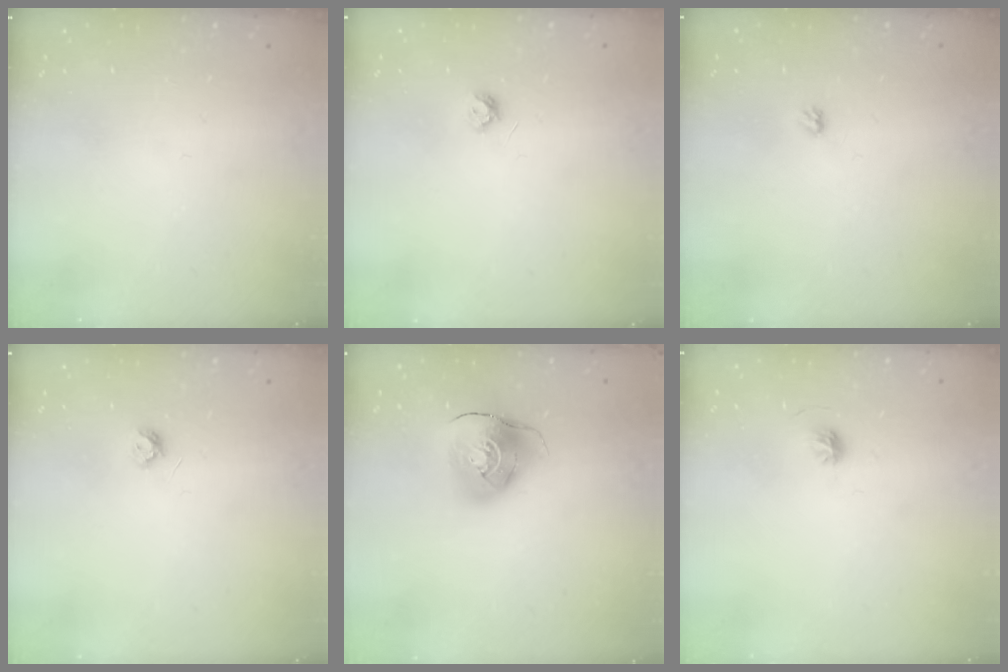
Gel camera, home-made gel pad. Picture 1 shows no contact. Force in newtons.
{"total": 3.9, "press": 3.9, "slide": 0.6}
{"total": 2.9, "press": 2.9, "slide": 0.5}
{"total": 3.9, "press": 3.9, "slide": 0.6}
{"total": 10.2, "press": 10.1, "slide": 1.4}
{"total": 4.2, "press": 3.9, "slide": 1.4}